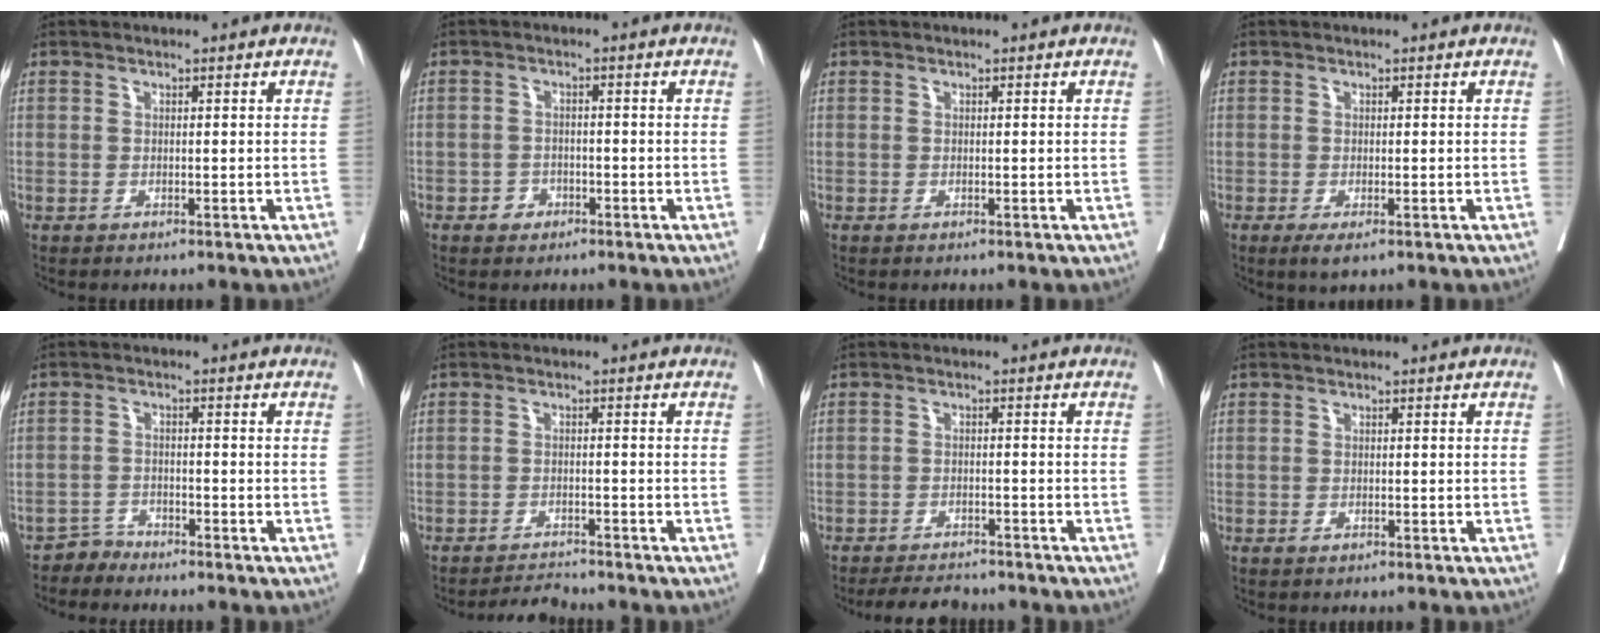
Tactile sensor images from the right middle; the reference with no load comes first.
{"total": 1.9, "force": [-1.1, 1.5, 0.5], "torque": [-0.007, 0.006, -0.018]}
{"total": 0.0}
{"total": 2.1, "force": [-1.2, 0.6, 1.7], "torque": [-0.022, -0.005, -0.016]}
{"total": 2.2, "force": [-1.9, 0.4, -1.0], "torque": [0.028, -0.004, -0.035]}
{"total": 2.7, "force": [-2.6, -0.6, -0.5], "torque": [0.009, -0.014, -0.041]}
{"total": 5.3, "force": [-5.1, 1.1, 1.1], "torque": [-0.015, -0.012, -0.082]}
{"total": 0.5, "force": [-0.3, 0.3, 0.3], "torque": [-0.009, 0.000, -0.004]}